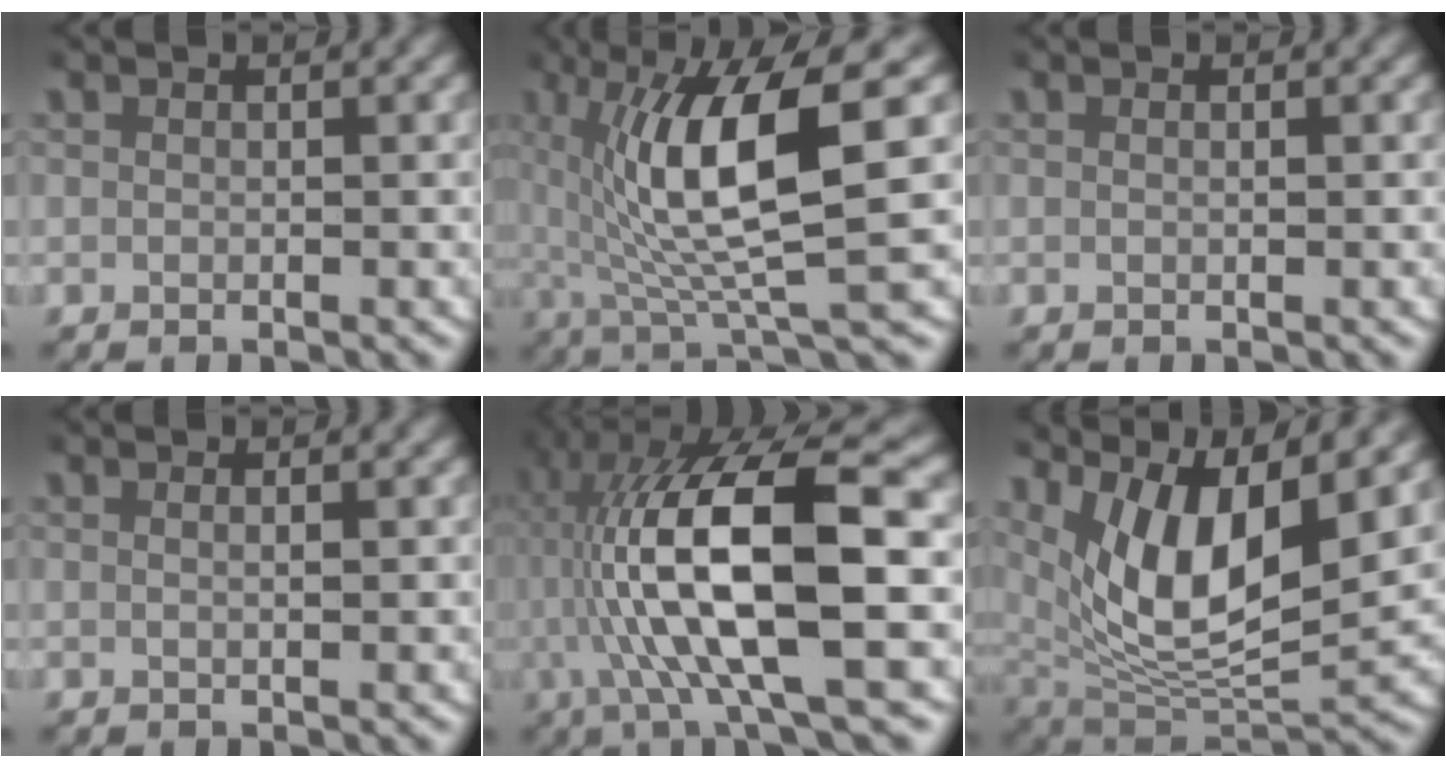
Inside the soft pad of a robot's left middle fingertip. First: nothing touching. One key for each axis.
{"total": 9.3, "fx": 0.8, "fy": 2.3, "fz": 9.0, "tx": -0.155, "ty": 0.007, "tz": 0.012}
{"total": 0.0}
{"total": 0.6, "fx": 0.1, "fy": -0.1, "fz": 0.5, "tx": -0.011, "ty": -0.003, "tz": 0.003}
{"total": 13.6, "fx": 1.1, "fy": 4.7, "fz": 12.7, "tx": -0.231, "ty": 0.008, "tz": 0.018}
{"total": 10.6, "fx": 2.6, "fy": 5.6, "fz": 8.6, "tx": -0.161, "ty": -0.008, "tz": 0.047}